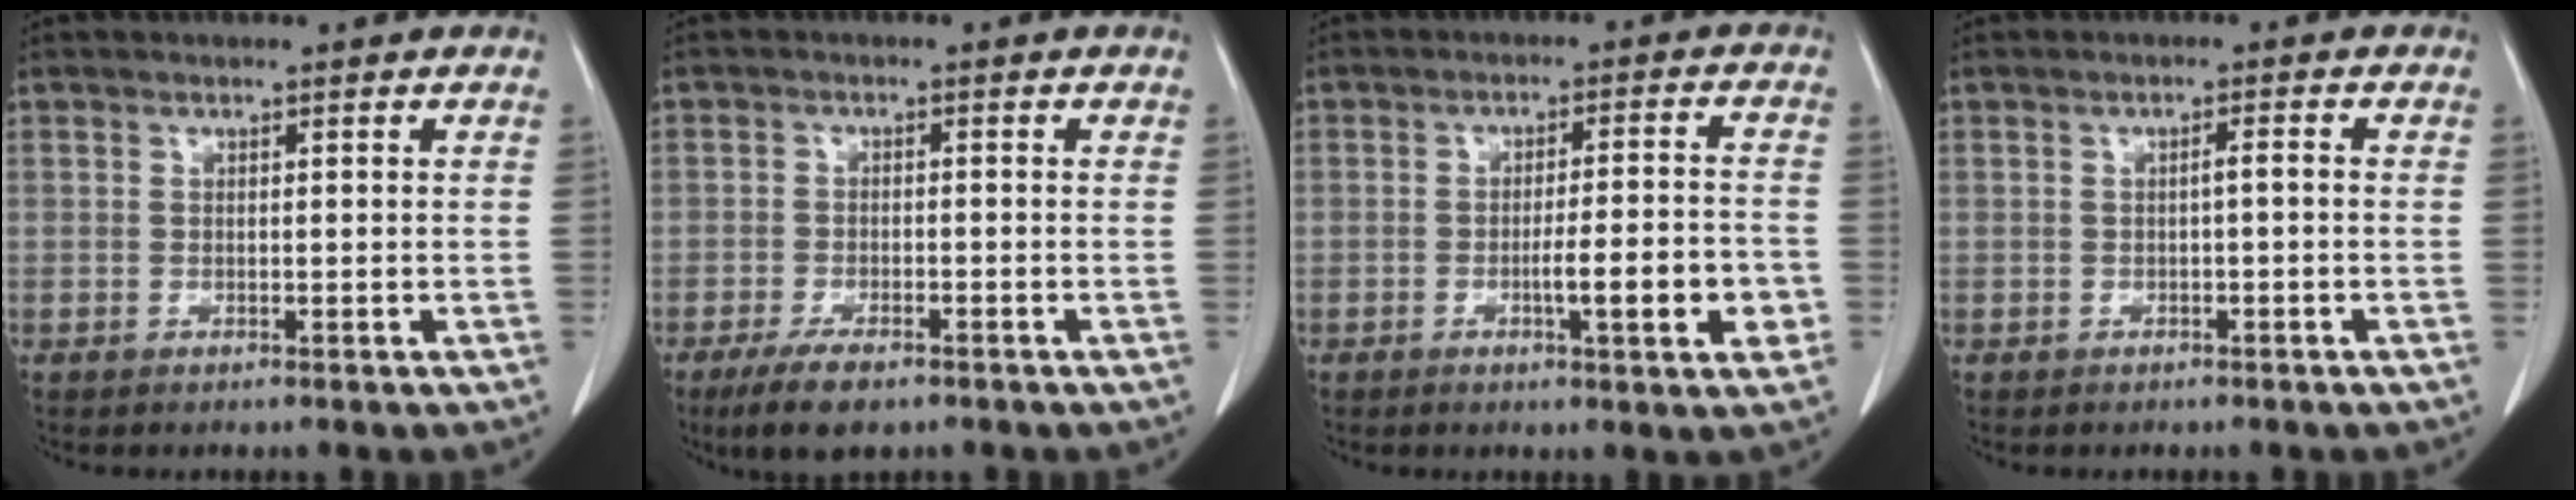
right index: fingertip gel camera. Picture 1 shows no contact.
{"total": 5.7, "force": [-3.9, 2.0, 3.5], "torque": [-0.067, -0.008, -0.066]}
{"total": 8.1, "force": [-2.4, 0.8, 7.7], "torque": [-0.105, 0.003, -0.031]}
{"total": 1.2, "force": [-0.3, 0.1, 1.2], "torque": [-0.019, 0.003, -0.003]}